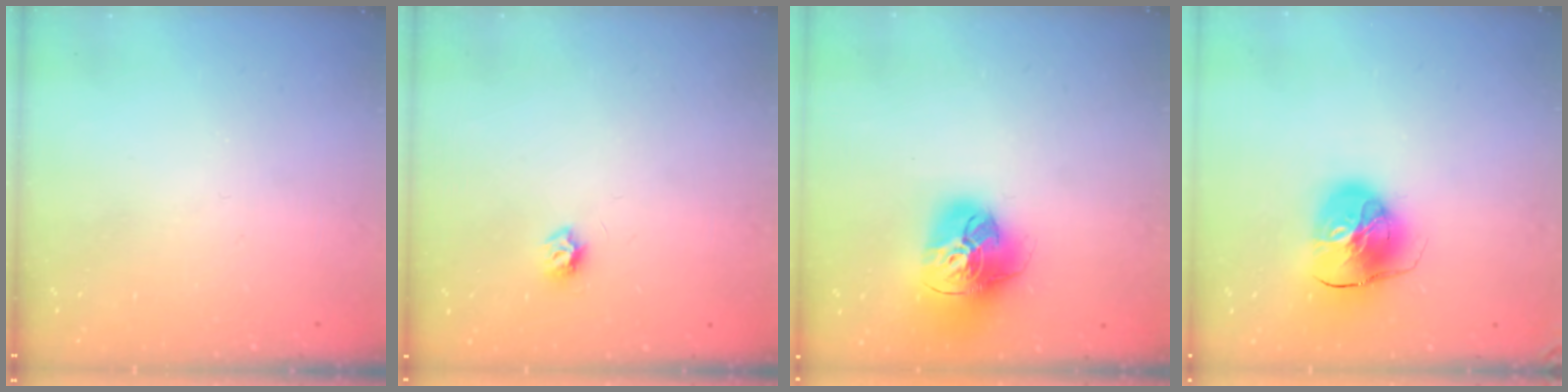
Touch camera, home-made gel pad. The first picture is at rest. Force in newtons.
{"total": 4.6, "press": 4.6, "slide": 0.5}
{"total": 18.3, "press": 18.2, "slide": 2.1}
{"total": 11.2, "press": 11.1, "slide": 1.5}